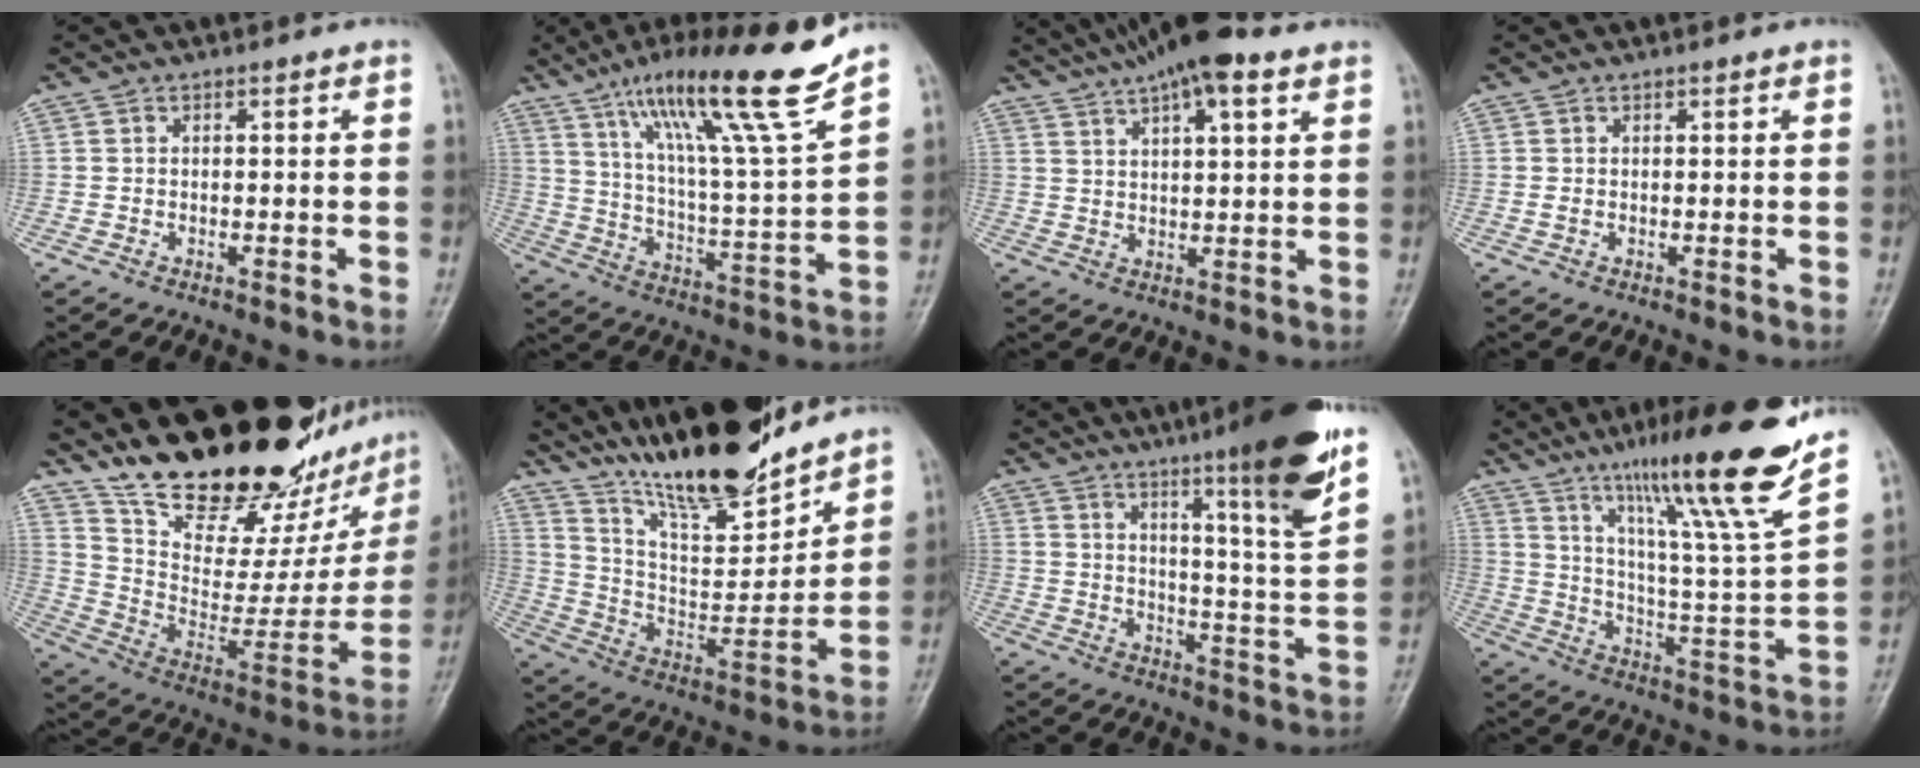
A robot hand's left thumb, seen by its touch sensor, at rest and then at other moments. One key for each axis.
{"total": 20.9, "fx": 14.3, "fy": 0.8, "fz": 15.1, "tx": -0.228, "ty": -0.064, "tz": 0.240}
{"total": 14.0, "fx": 9.4, "fy": 3.7, "fz": 9.6, "tx": -0.148, "ty": 0.004, "tz": 0.154}
{"total": 0.7, "fx": 0.3, "fy": 0.3, "fz": 0.5, "tx": -0.010, "ty": 0.004, "tz": 0.007}
{"total": 29.2, "fx": 23.8, "fy": 9.2, "fz": 14.1, "tx": -0.182, "ty": -0.151, "tz": 0.360}
{"total": 20.9, "fx": 17.5, "fy": 4.6, "fz": 10.3, "tx": -0.137, "ty": -0.098, "tz": 0.307}
{"total": 17.8, "fx": 11.1, "fy": 1.1, "fz": 14.0, "tx": -0.190, "ty": -0.059, "tz": 0.163}
{"total": 22.5, "fx": 15.8, "fy": 0.3, "fz": 16.0, "tx": -0.229, "ty": -0.078, "tz": 0.260}